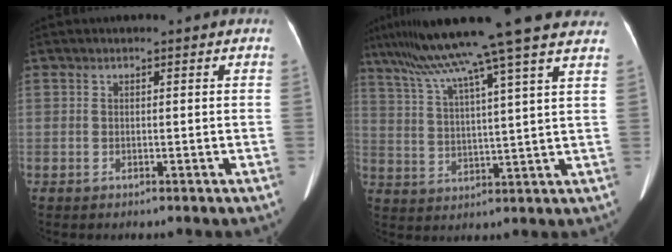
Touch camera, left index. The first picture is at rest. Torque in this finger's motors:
{"motor_torque": [0.93, -1.21, 0.28, 0.21]}